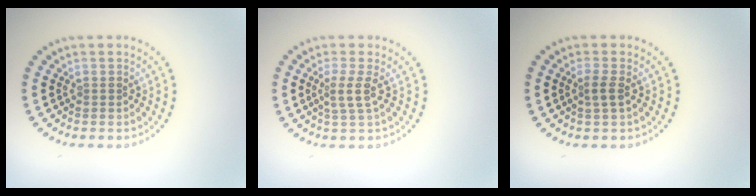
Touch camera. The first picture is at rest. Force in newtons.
{"total": 1.8, "press": 1.3, "slide": 1.3}
{"total": 1.3, "press": 1.1, "slide": 0.7}